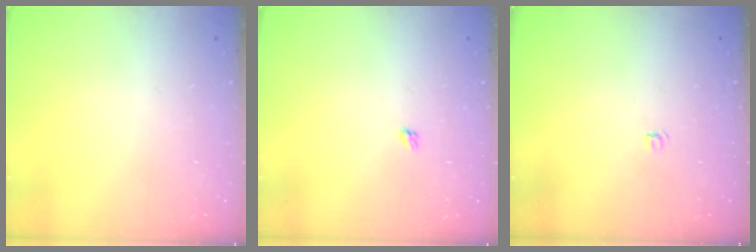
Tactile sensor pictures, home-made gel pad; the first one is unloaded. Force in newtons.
{"total": 2.4, "press": 2.4, "slide": 0.4}
{"total": 3.4, "press": 3.4, "slide": 0.3}